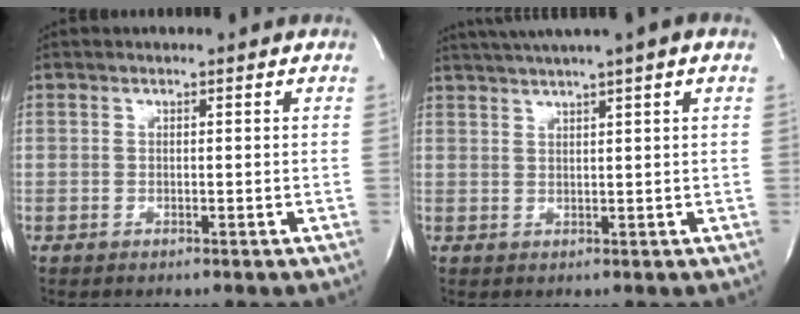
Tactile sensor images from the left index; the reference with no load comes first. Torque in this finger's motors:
{"motor_torque": [0.57, -0.53, 0.96, 0.21]}